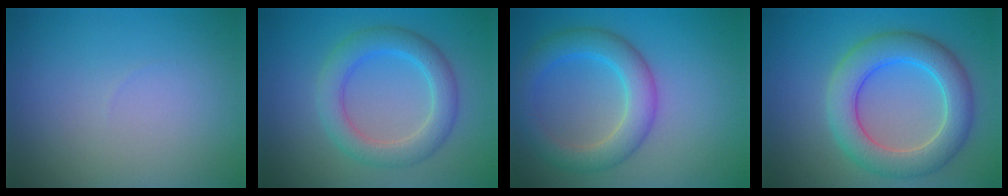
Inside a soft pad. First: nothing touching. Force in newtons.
{"total": 4.4, "press": 4.4, "slide": 0.1}
{"total": 4.8, "press": 4.8, "slide": 0.2}
{"total": 6.6, "press": 6.6, "slide": 0.2}